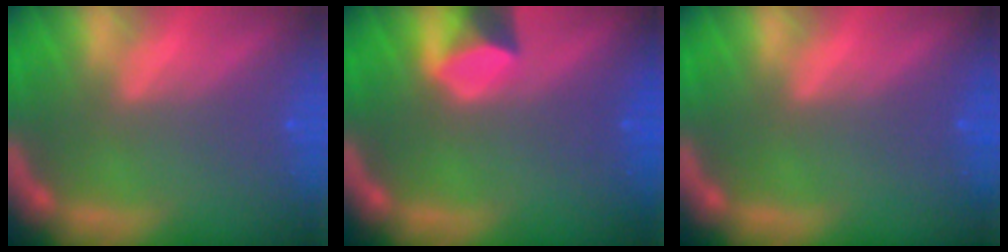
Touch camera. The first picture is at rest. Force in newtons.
{"total": 3.0}
{"total": 0.0}